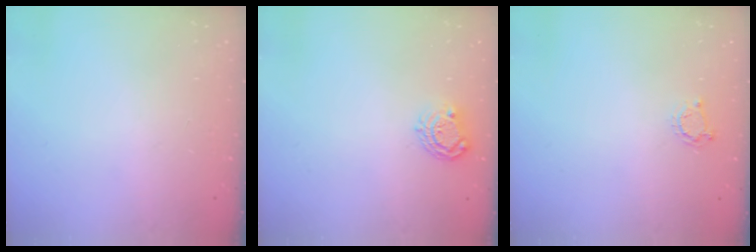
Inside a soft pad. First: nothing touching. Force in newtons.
{"total": 6.2, "press": 6.1, "slide": 0.7}
{"total": 3.7, "press": 3.7, "slide": 0.5}